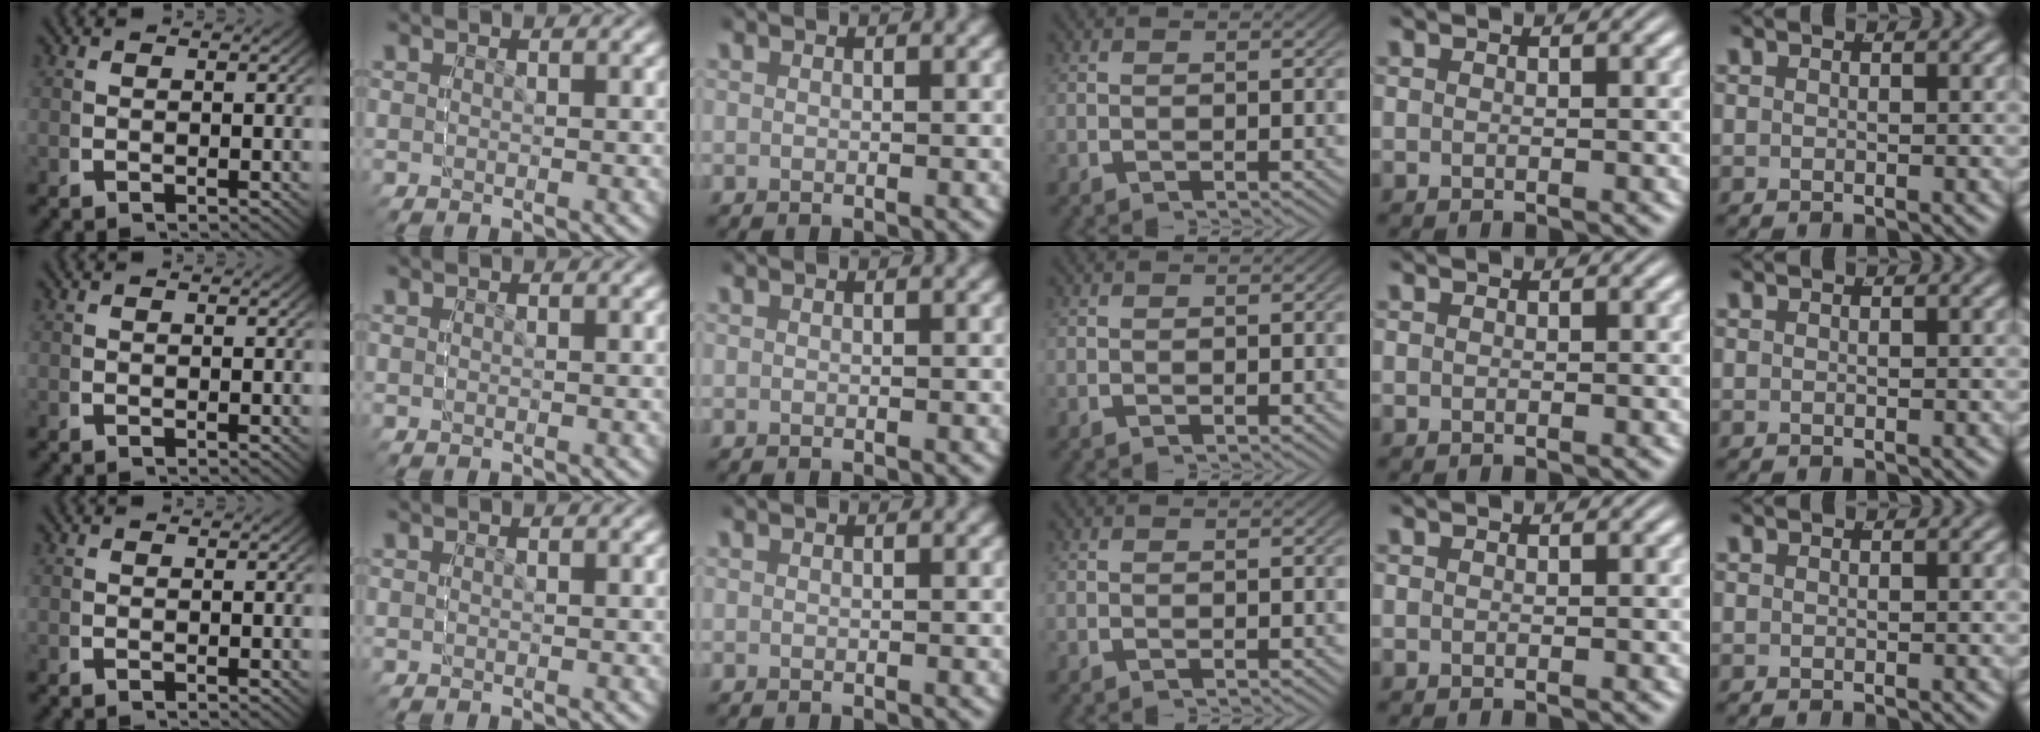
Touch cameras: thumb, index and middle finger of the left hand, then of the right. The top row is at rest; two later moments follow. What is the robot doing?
{"motion": "grasp_and_lifting", "object": "bottle"}